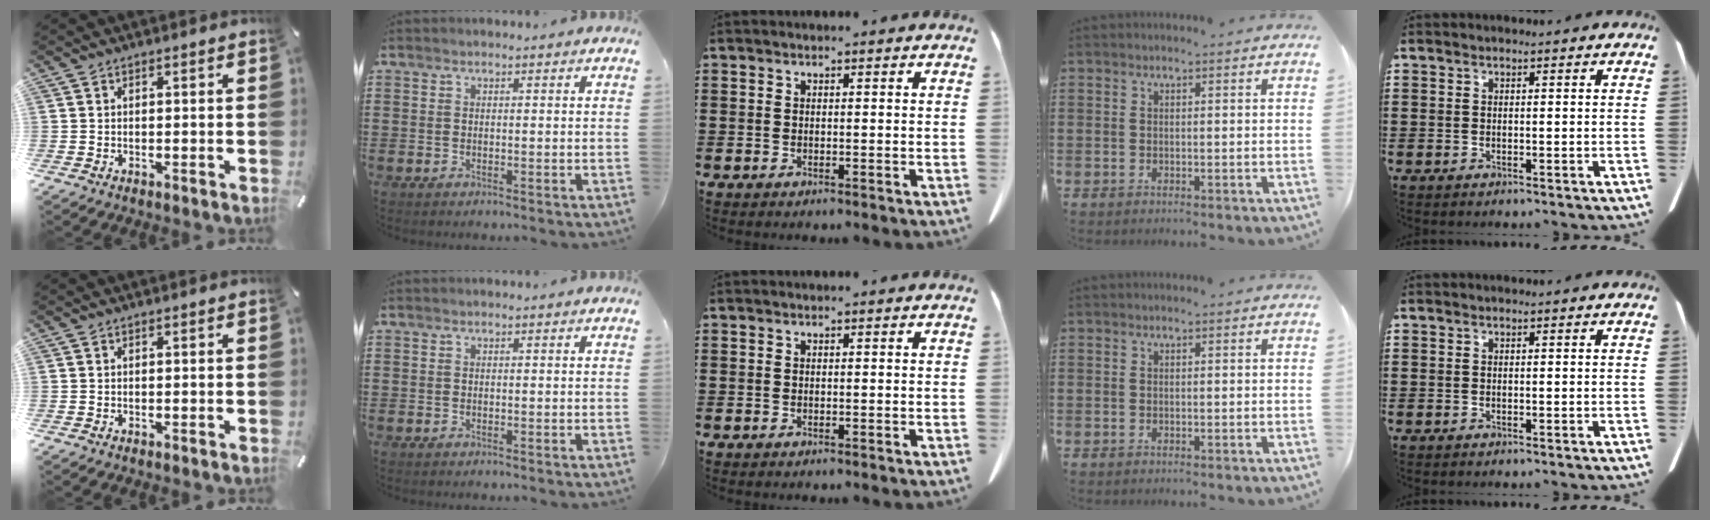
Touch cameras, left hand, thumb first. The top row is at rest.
{}